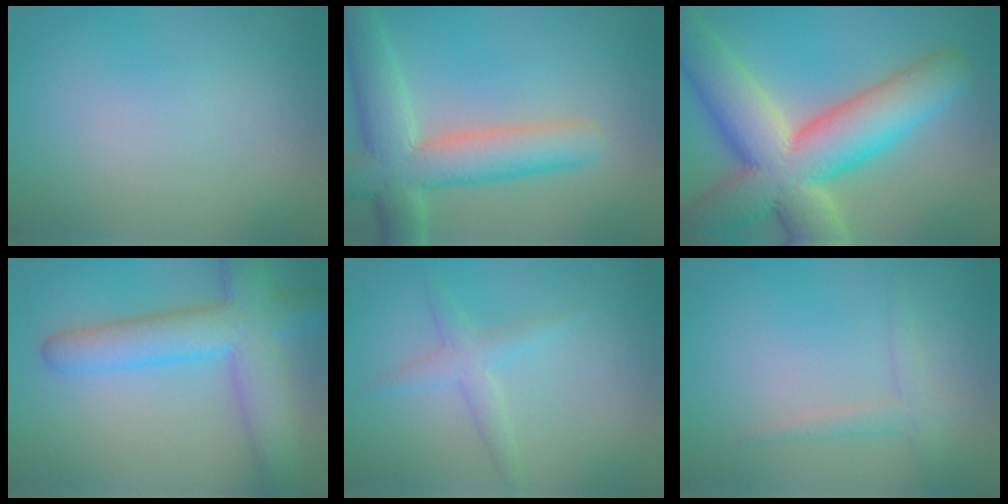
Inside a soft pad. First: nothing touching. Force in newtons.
{"total": 8.1, "press": 8.1, "slide": 0.6}
{"total": 13.6, "press": 13.6, "slide": 0.8}
{"total": 7.5, "press": 7.5, "slide": 0.3}
{"total": 2.0, "press": 2.0, "slide": 0.2}
{"total": 1.6, "press": 1.5, "slide": 0.1}